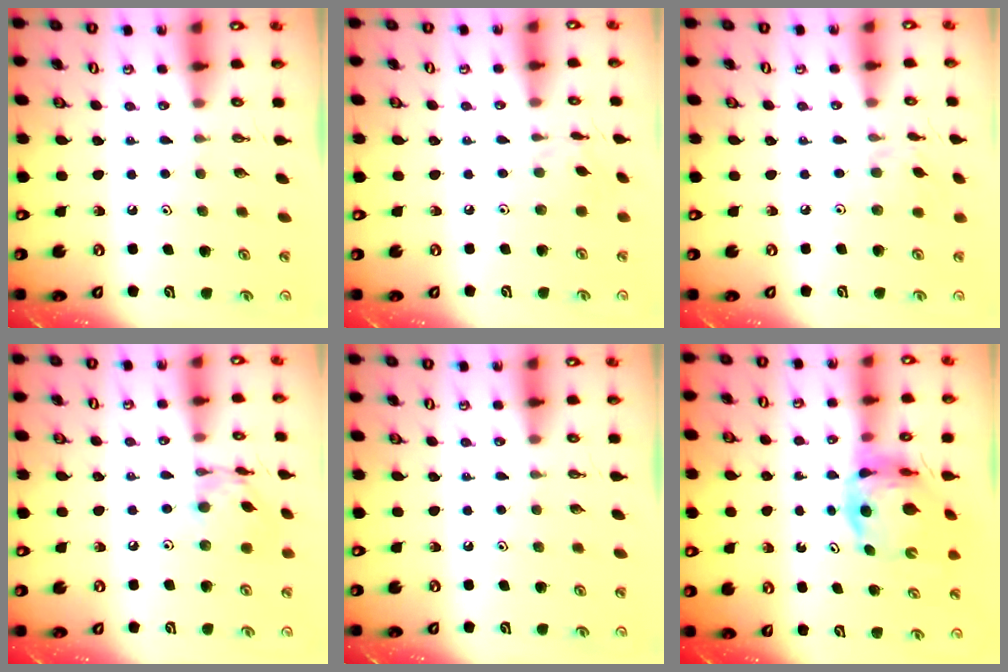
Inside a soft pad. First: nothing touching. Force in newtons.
{"total": 1.6, "press": 1.6, "slide": 0.2}
{"total": 3.0, "press": 2.9, "slide": 0.5}
{"total": 11.4, "press": 11.3, "slide": 0.9}
{"total": 0.0}
{"total": 11.1, "press": 11.1, "slide": 1.2}